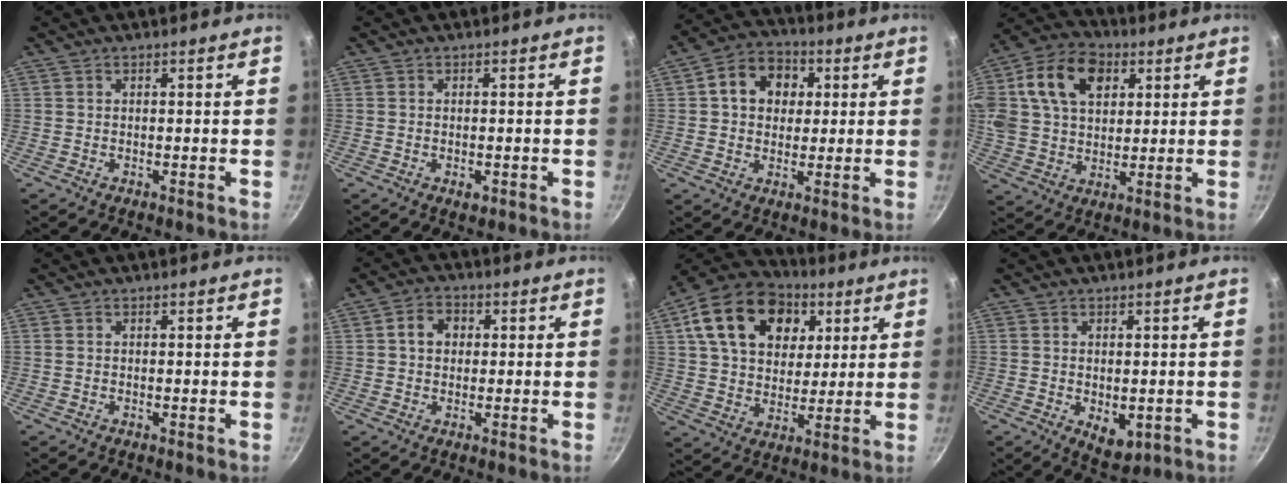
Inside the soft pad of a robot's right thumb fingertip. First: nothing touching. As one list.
[{"total": 1.9, "force": [-0.7, 1.1, 1.4], "torque": [-0.021, -0.002, -0.010]}, {"total": 10.5, "force": [2.5, 8.5, 5.7], "torque": [-0.063, 0.014, 0.025]}, {"total": 22.4, "force": [7.5, 15.7, 14.1], "torque": [-0.282, 0.023, 0.124]}, {"total": 0.0}, {"total": 6.9, "force": [1.3, 5.7, 3.6], "torque": [-0.031, 0.011, 0.007]}, {"total": 21.4, "force": [7.8, 15.2, 12.8], "torque": [-0.199, 0.001, 0.124]}, {"total": 5.6, "force": [-0.8, 3.5, 4.3], "torque": [-0.052, -0.011, -0.002]}]